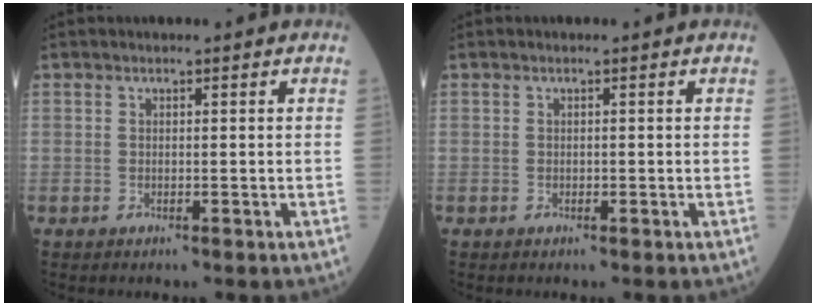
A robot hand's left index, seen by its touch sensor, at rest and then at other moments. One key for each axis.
{"total": 0.0}